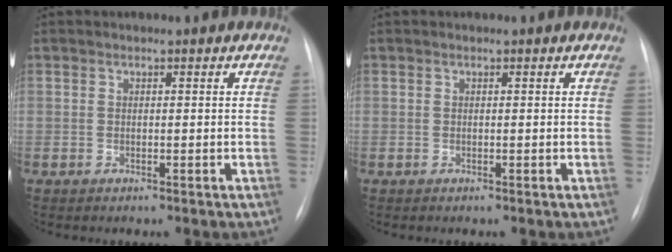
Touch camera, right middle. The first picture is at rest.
{"total": 0.0}